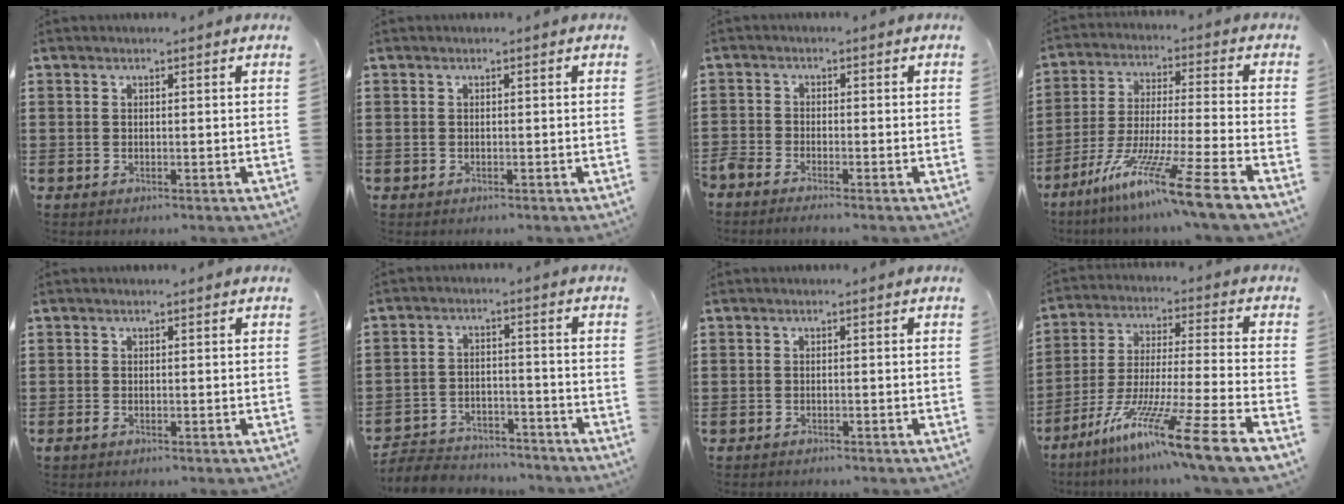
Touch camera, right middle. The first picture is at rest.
{"total": 0.0}
{"total": 1.8, "force": [-1.8, 0.2, 0.4], "torque": [-0.018, -0.001, -0.039]}
{"total": 12.3, "force": [-9.3, -1.0, 8.0], "torque": [-0.151, 0.004, -0.183]}
{"total": 0.5, "force": [-0.4, 0.1, 0.3], "torque": [-0.015, -0.008, -0.008]}
{"total": 4.8, "force": [-4.7, 1.0, 0.2], "torque": [-0.009, 0.013, -0.100]}
{"total": 0.7, "force": [-0.7, 0.1, -0.1], "torque": [0.001, 0.003, -0.016]}
{"total": 14.0, "force": [-10.2, -0.7, 9.5], "torque": [-0.178, 0.007, -0.194]}